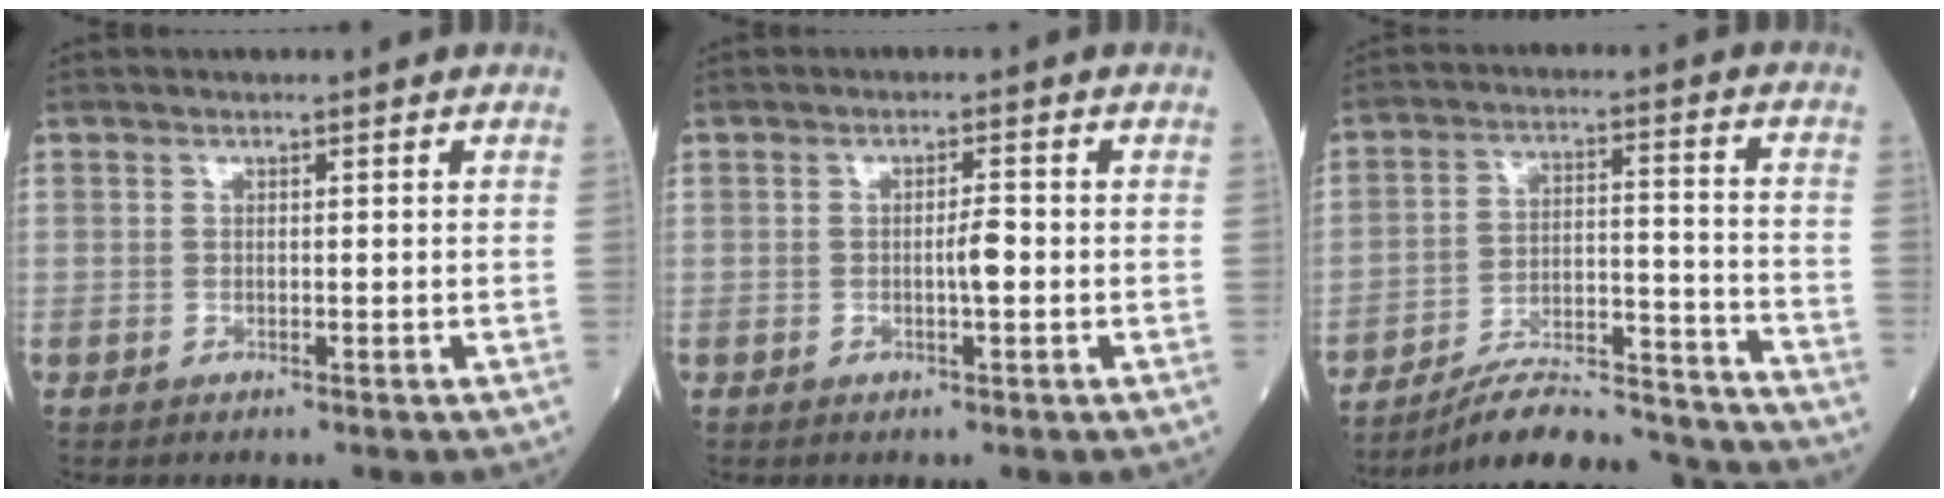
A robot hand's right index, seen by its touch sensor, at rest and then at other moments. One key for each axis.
{"total": 2.3, "fx": -0.4, "fy": 0.2, "fz": 2.2, "tx": -0.039, "ty": 0.001, "tz": -0.009}
{"total": 18.6, "fx": -17.9, "fy": 1.2, "fz": 5.2, "tx": -0.080, "ty": 0.020, "tz": -0.270}